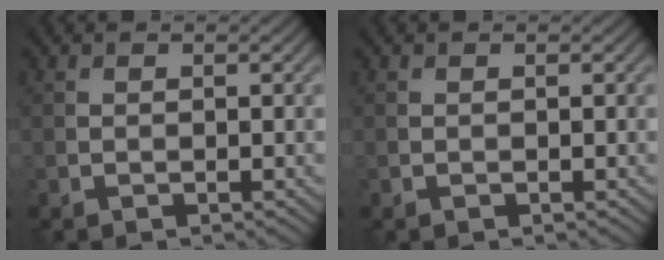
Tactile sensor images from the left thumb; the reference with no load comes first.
{"total": 0.0}